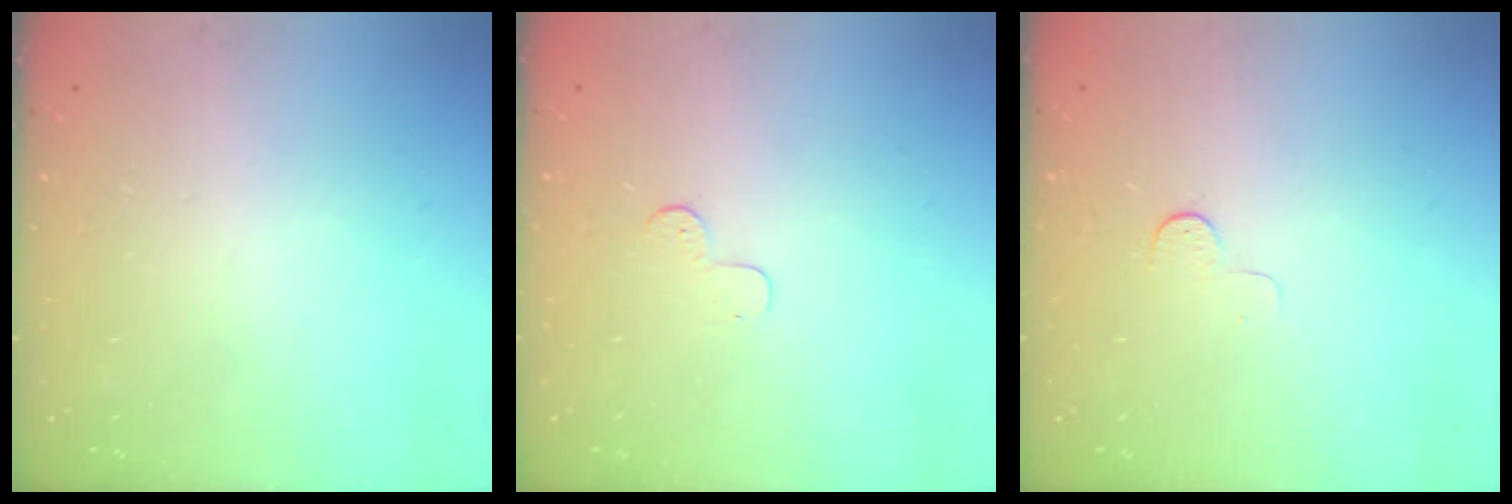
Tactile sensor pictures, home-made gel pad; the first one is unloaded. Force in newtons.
{"total": 3.7, "press": 3.7, "slide": 0.4}
{"total": 3.0, "press": 3.0, "slide": 0.3}